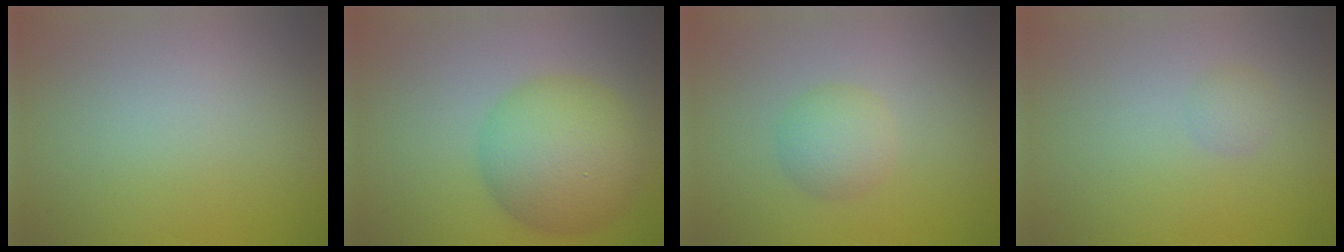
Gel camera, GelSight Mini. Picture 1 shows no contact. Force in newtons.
{"total": 7.7, "press": 7.7, "slide": 0.3}
{"total": 2.5, "press": 2.5, "slide": 0.1}
{"total": 1.0, "press": 1.0, "slide": 0.0}